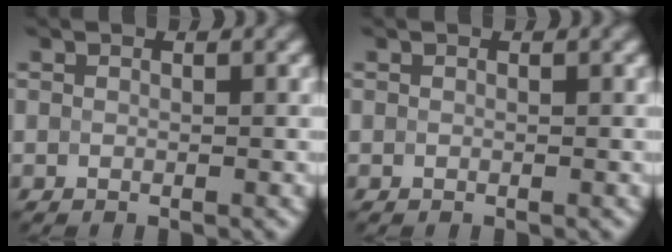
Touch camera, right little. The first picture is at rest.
{"total": 0.0}